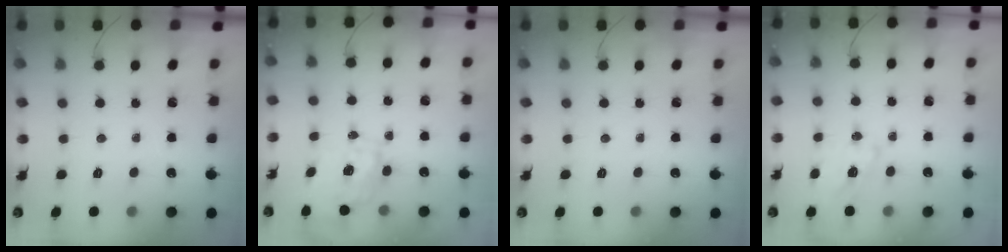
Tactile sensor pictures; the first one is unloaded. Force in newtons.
{"total": 1.8, "press": 1.7, "slide": 0.6}
{"total": 0.0}
{"total": 1.2, "press": 0.2, "slide": 1.2}